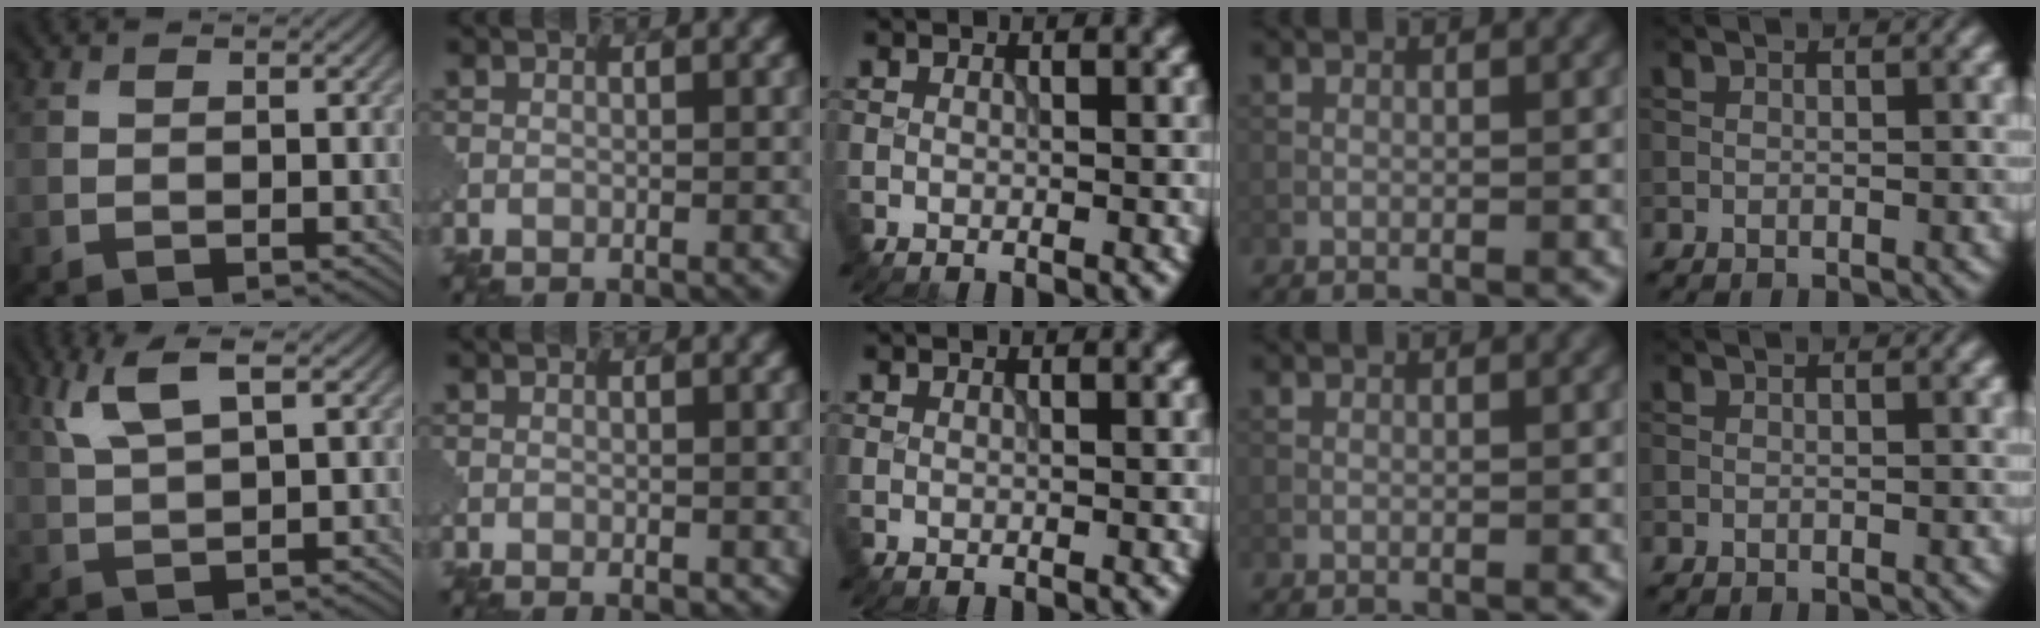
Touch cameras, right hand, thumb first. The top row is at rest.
{"thumb": {"total": 5.5, "force": [2.8, 1.5, 4.6], "torque": [-0.111, 0.010, 0.060]}, "index": {"total": 0.7, "force": [0.0, 0.4, 0.6], "torque": [-0.007, -0.002, 0.000]}}